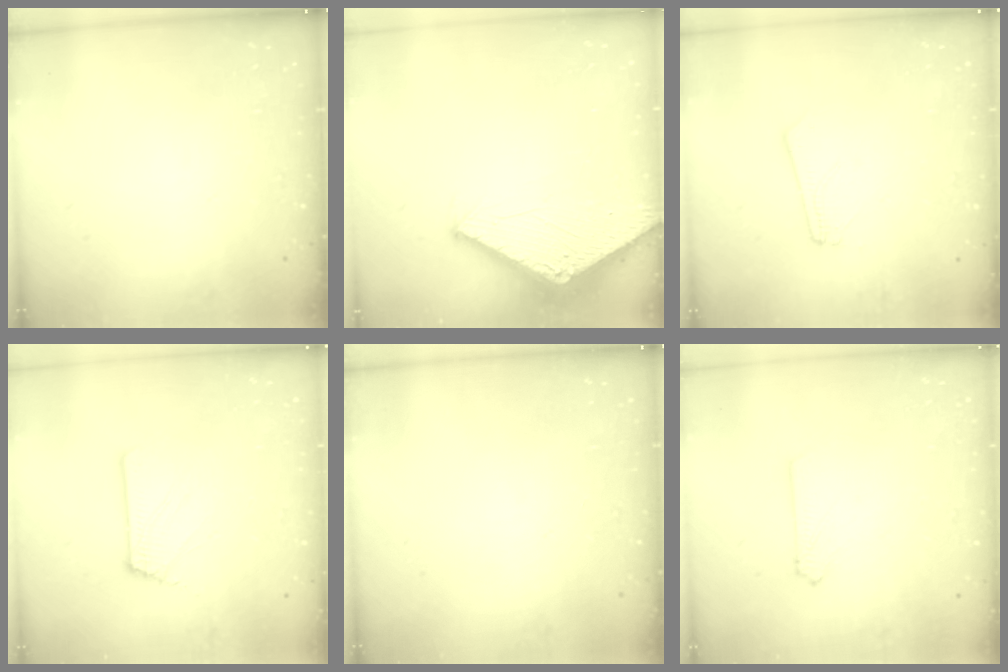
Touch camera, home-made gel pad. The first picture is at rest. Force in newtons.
{"total": 2.9, "press": 2.9, "slide": 0.2}
{"total": 3.7, "press": 3.7, "slide": 0.4}
{"total": 2.3, "press": 2.3, "slide": 0.1}
{"total": 0.0}
{"total": 2.9, "press": 2.9, "slide": 0.4}